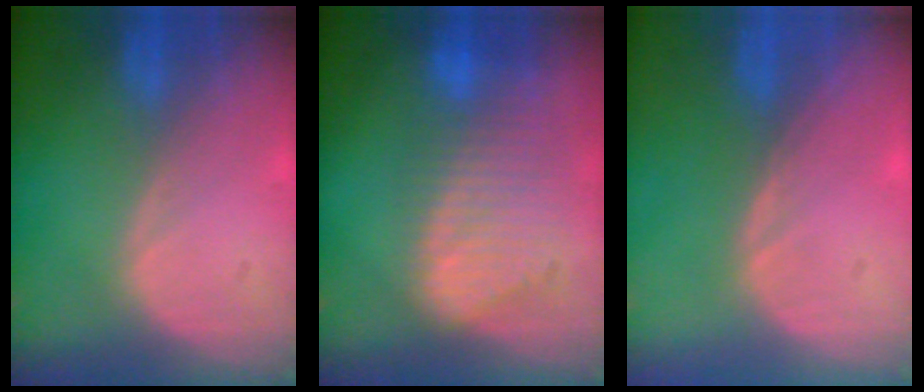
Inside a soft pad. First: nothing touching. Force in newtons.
{"total": 9.3, "press": 8.1, "slide": 4.4}
{"total": 0.6, "press": 0.4, "slide": 0.4}